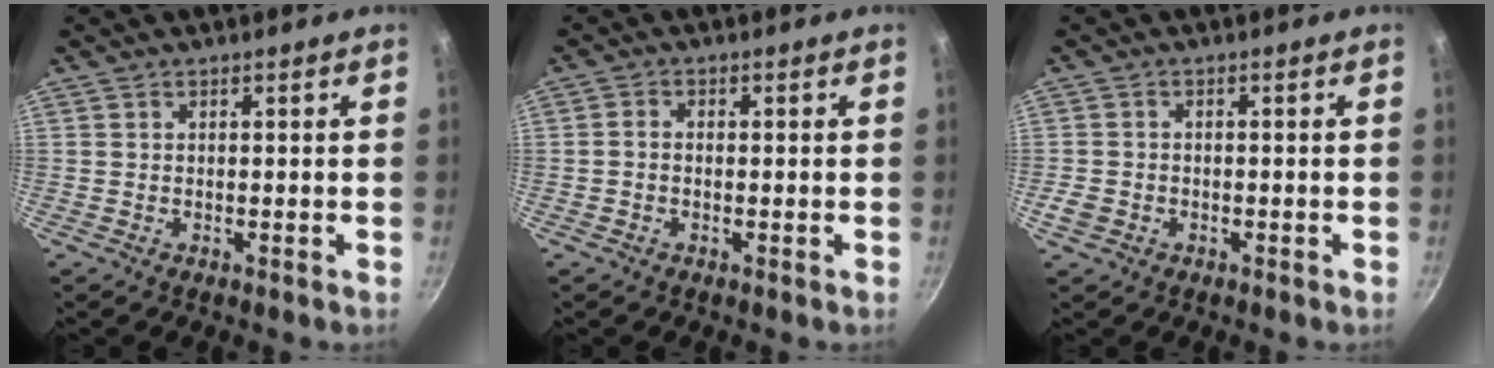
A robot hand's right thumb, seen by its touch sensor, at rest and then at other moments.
{"total": 1.6, "force": [-0.4, 1.2, 1.0], "torque": [-0.021, 0.010, -0.011]}
{"total": 3.0, "force": [-1.2, 2.4, 1.4], "torque": [-0.027, 0.009, -0.020]}